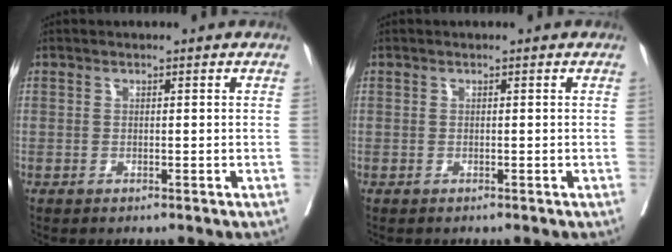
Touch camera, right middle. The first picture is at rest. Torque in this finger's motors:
{"motor_torque": [-0.74, 0.21, -0.15, -0.09]}